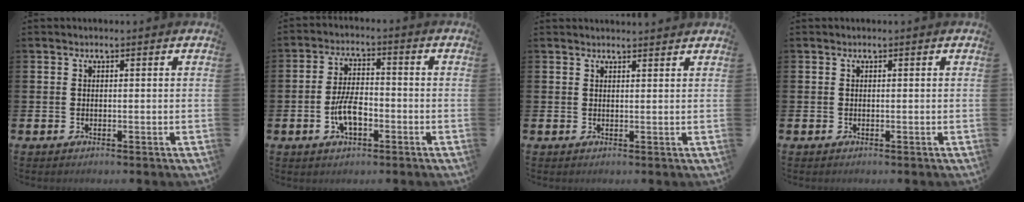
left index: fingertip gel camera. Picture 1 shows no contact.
{"total": 5.4, "force": [-1.8, 2.5, 4.4], "torque": [-0.085, 0.003, -0.038]}
{"total": 1.5, "force": [1.5, 0.0, 0.0], "torque": [0.008, -0.010, 0.025]}
{"total": 0.0}